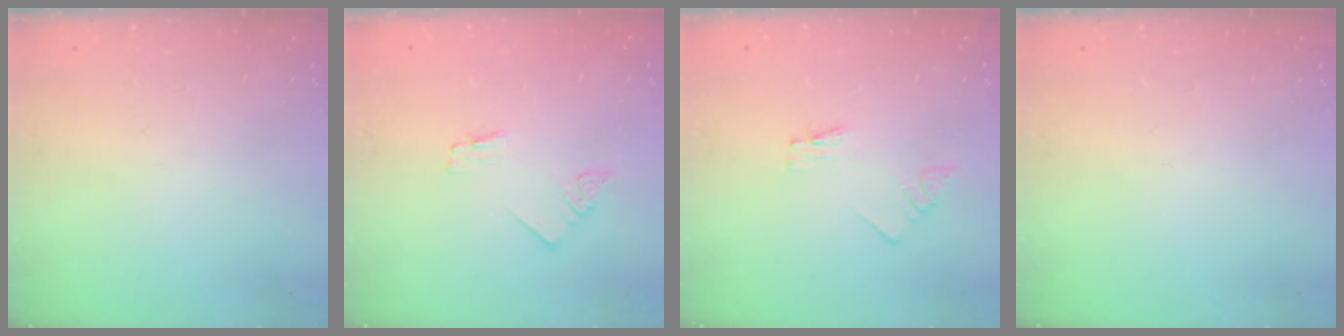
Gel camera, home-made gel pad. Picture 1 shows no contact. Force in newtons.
{"total": 1.6, "press": 1.6, "slide": 0.1}
{"total": 1.6, "press": 1.6, "slide": 0.2}
{"total": 0.0}